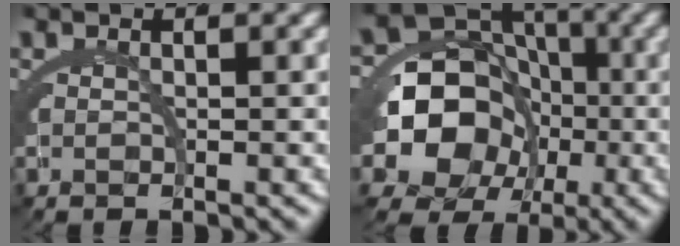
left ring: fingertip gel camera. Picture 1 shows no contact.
{"total": 16.3, "force": [-2.3, 14.1, 8.0], "torque": [-0.163, -0.055, -0.035]}